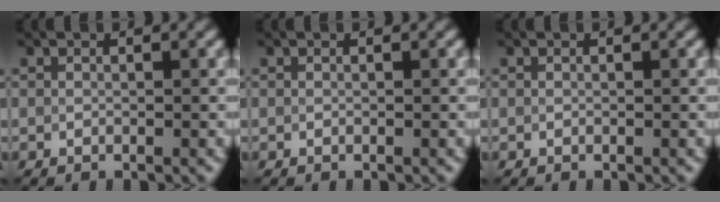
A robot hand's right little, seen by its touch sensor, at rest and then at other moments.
{"total": 0.0}
{"total": 0.0}